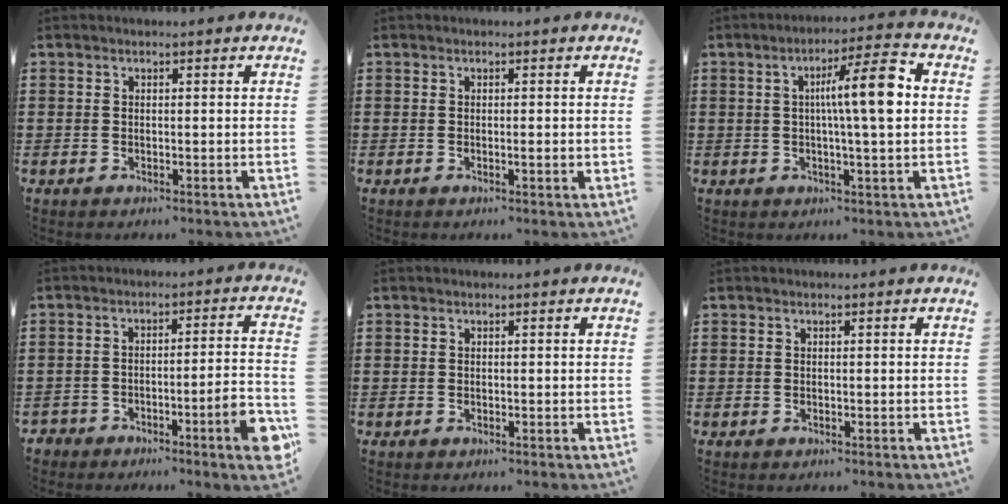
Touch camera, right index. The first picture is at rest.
{"total": 1.2, "force": [-0.2, 0.1, 1.2], "torque": [-0.020, -0.004, -0.002]}
{"total": 9.5, "force": [1.3, 1.1, 9.4], "torque": [-0.151, -0.003, 0.008]}
{"total": 6.4, "force": [-4.2, 1.0, 4.6], "torque": [-0.072, -0.001, -0.076]}
{"total": 0.0}
{"total": 0.0}